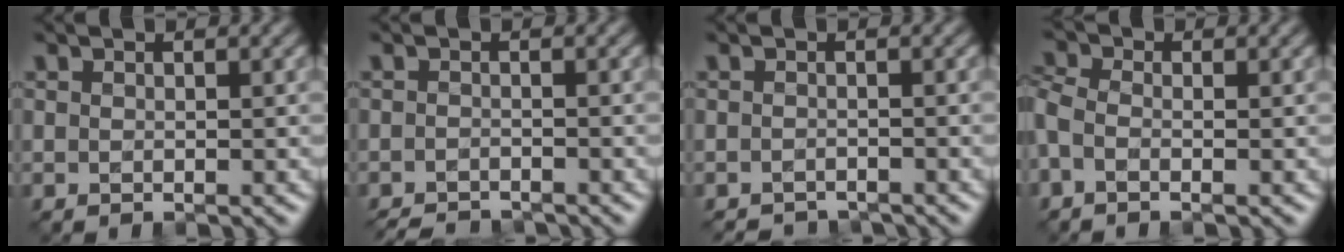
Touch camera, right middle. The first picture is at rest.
{"total": 2.7, "force": [-2.6, 0.4, 0.6], "torque": [-0.007, -0.006, -0.048]}
{"total": 2.1, "force": [-2.1, 0.4, 0.2], "torque": [0.004, -0.003, -0.033]}
{"total": 2.8, "force": [-0.6, 1.8, 2.0], "torque": [-0.056, 0.002, -0.026]}